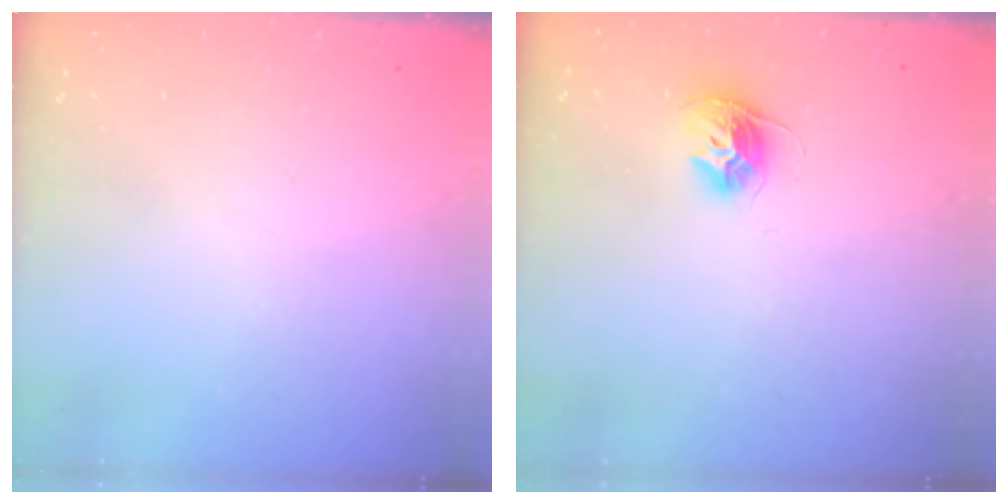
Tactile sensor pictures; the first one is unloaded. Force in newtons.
{"total": 10.3, "press": 10.3, "slide": 0.8}